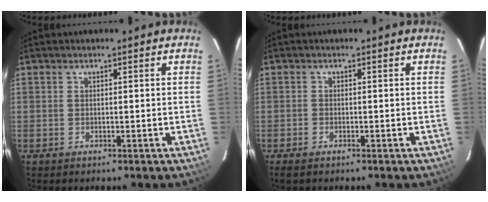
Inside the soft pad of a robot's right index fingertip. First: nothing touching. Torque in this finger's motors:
{"motor_torque": [0.28, -0.05, 0.09, 0.01]}